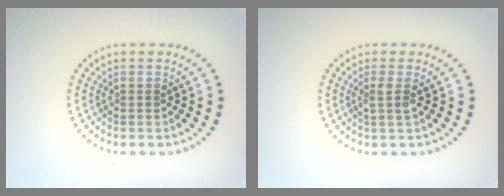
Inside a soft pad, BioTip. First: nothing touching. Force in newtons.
{"total": 1.5, "press": 1.1, "slide": 1.0}